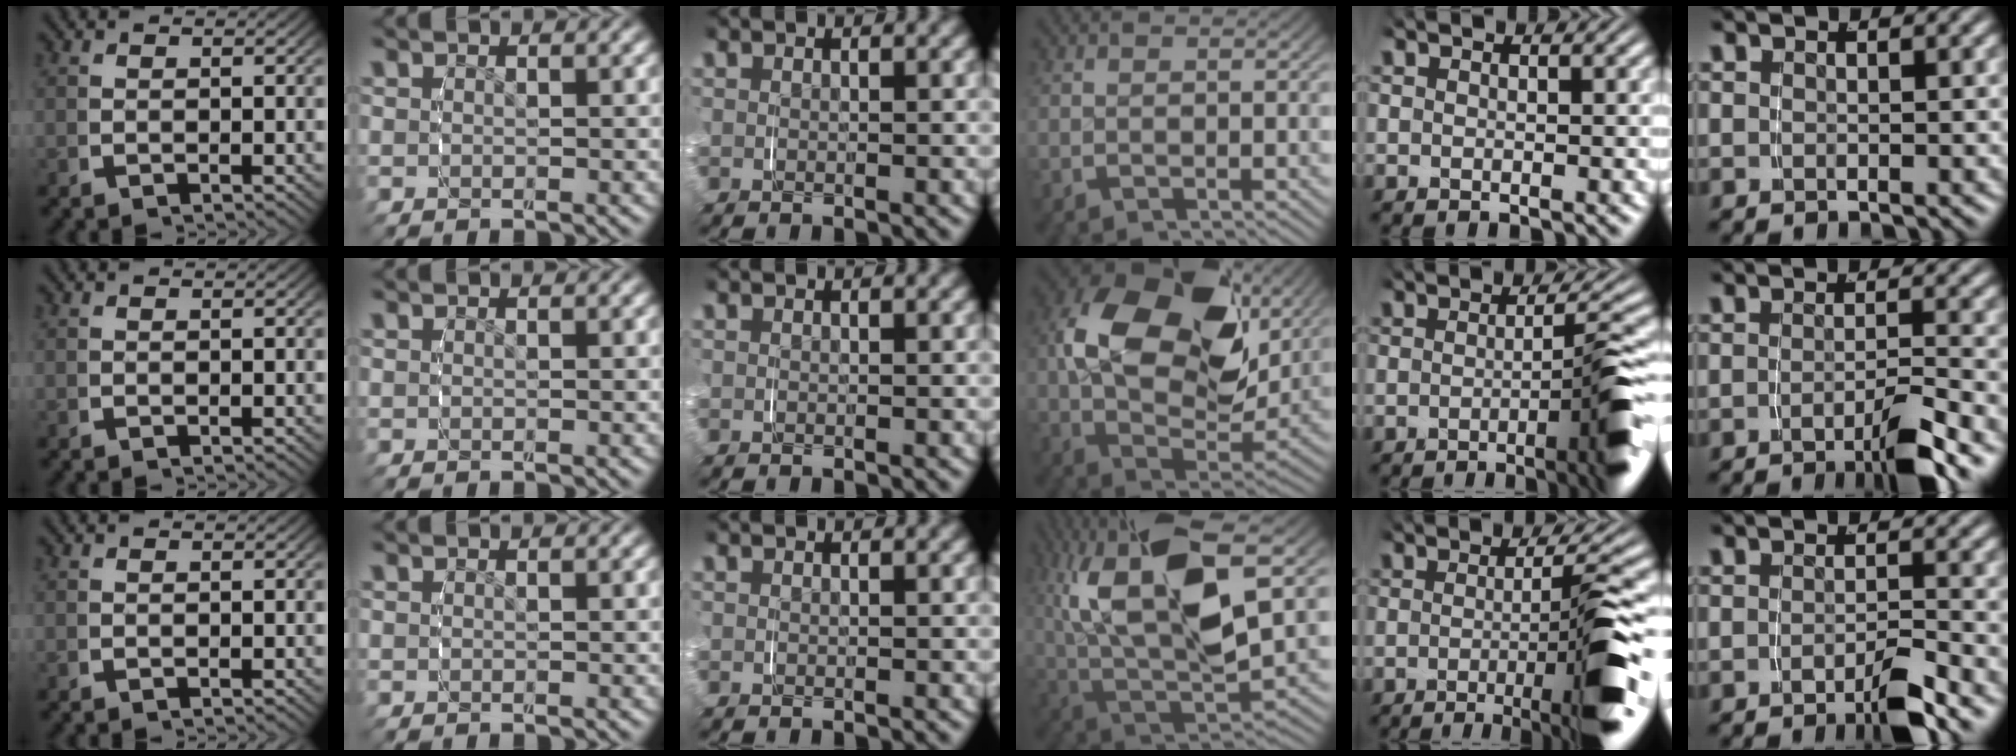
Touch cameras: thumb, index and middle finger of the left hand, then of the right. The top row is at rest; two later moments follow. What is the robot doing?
{"motion": "grasp_and_lifting", "object": "jar lid"}